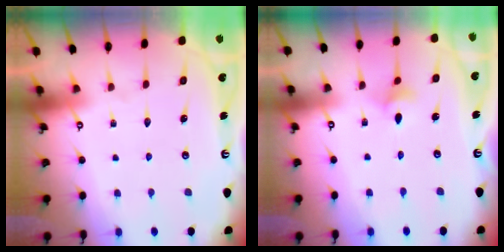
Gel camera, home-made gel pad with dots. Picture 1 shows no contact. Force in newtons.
{"total": 3.0, "press": 2.9, "slide": 0.5}